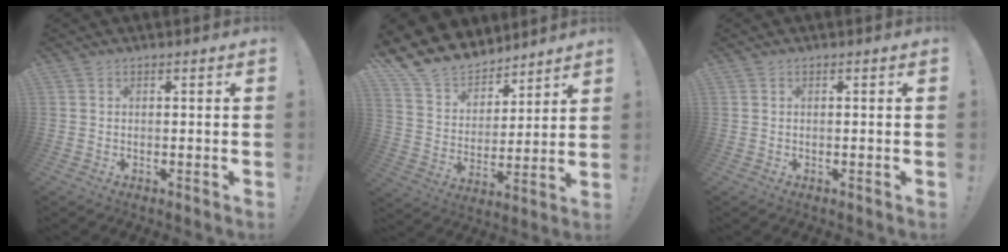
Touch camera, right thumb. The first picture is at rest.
{"total": 14.0, "force": [12.1, 6.8, 2.1], "torque": [-0.067, -0.100, 0.230]}
{"total": 0.0}